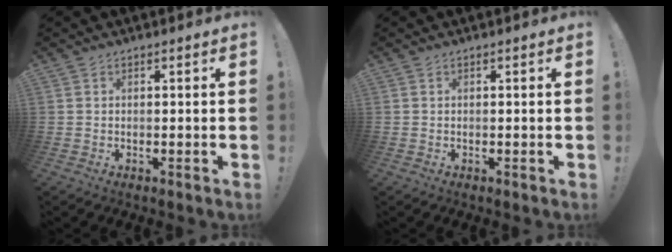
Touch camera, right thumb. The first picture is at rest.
{"total": 0.0}